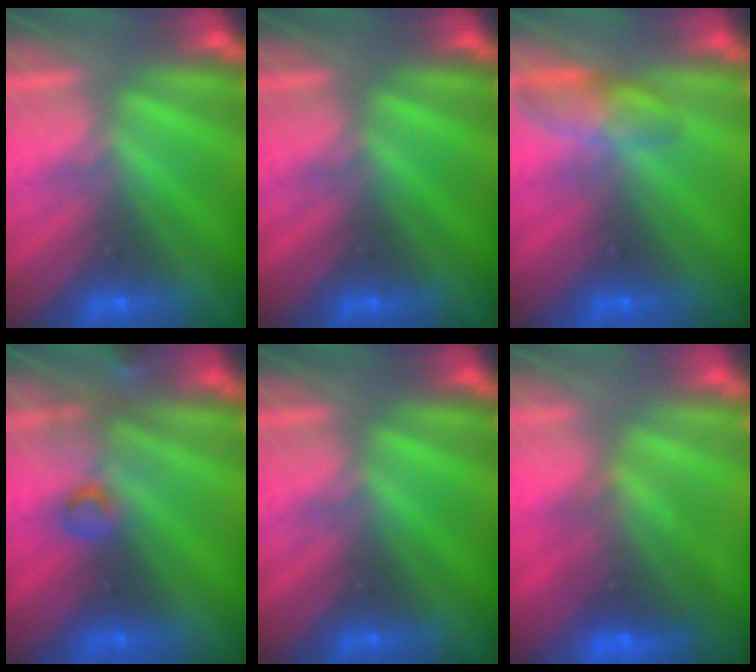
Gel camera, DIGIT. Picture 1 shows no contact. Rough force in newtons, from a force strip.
{"total": 0.0}
{"total": 3.9}
{"total": 2.9}
{"total": 0.0}
{"total": 7.2}